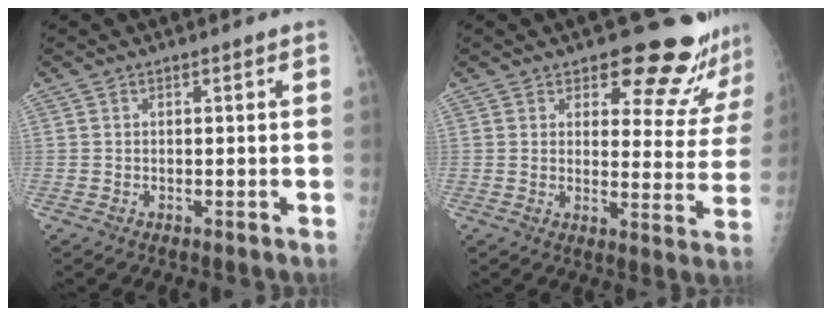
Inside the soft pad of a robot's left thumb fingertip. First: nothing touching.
{"total": 14.3, "force": [12.9, 4.3, 4.2], "torque": [-0.001, -0.115, 0.142]}